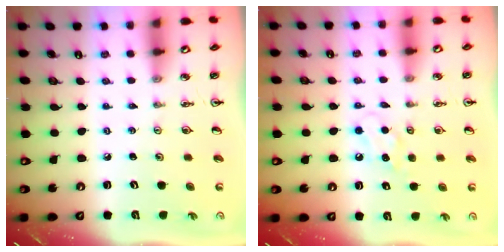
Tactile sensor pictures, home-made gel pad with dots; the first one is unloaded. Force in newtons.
{"total": 6.7, "press": 6.7, "slide": 0.9}